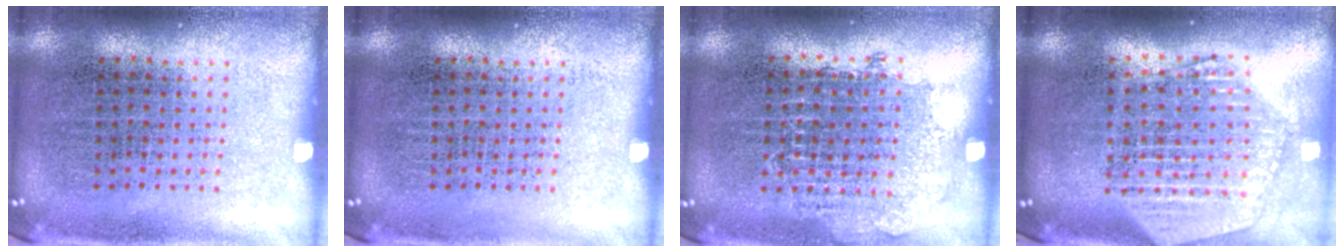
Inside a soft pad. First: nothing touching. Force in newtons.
{"total": 0.0}
{"total": 0.8, "press": 0.8, "slide": 0.2}
{"total": 2.3, "press": 2.0, "slide": 1.1}